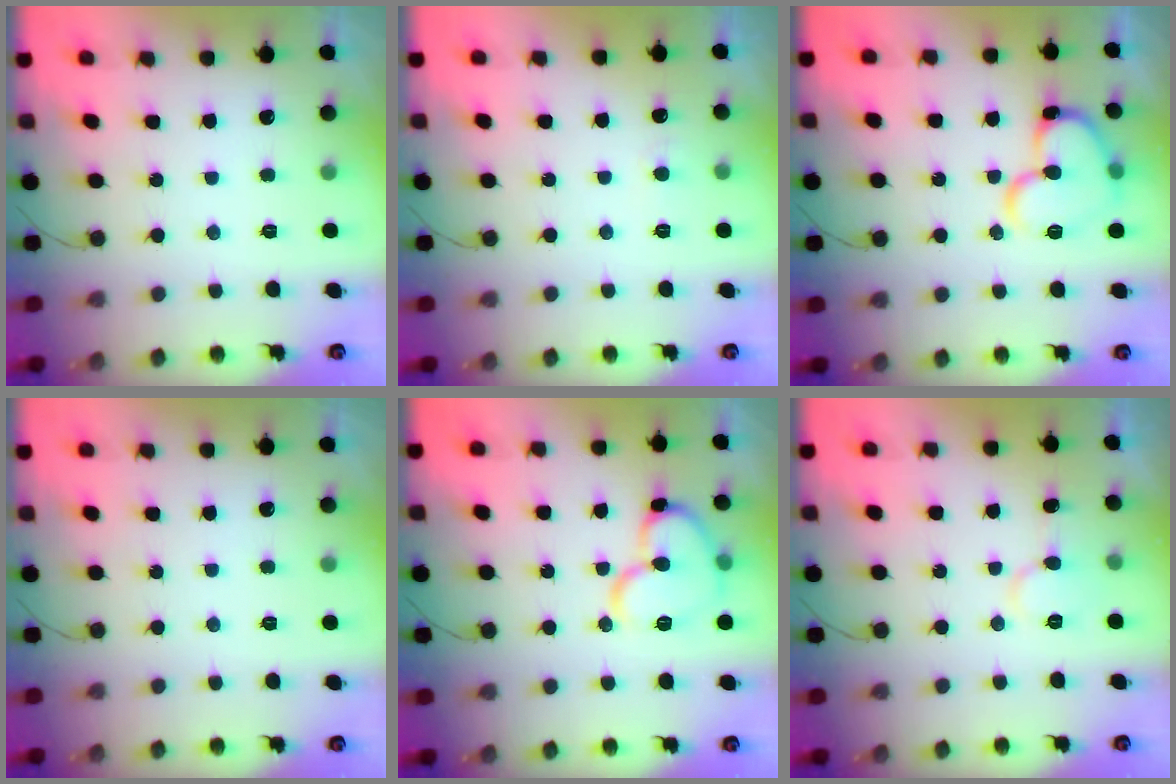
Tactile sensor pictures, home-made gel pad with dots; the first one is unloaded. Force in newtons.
{"total": 3.9, "press": 3.9, "slide": 0.5}
{"total": 15.9, "press": 15.7, "slide": 2.4}
{"total": 0.0}
{"total": 14.0, "press": 13.8, "slide": 2.3}
{"total": 6.1, "press": 6.1, "slide": 0.2}